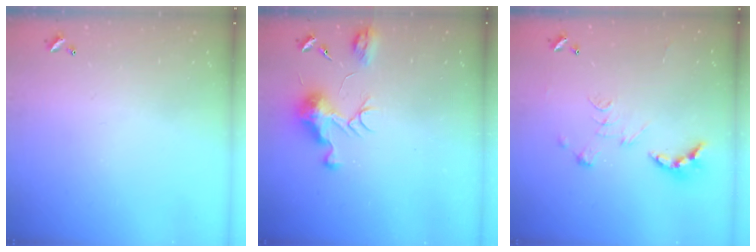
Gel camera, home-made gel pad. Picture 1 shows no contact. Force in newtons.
{"total": 10.0, "press": 10.0, "slide": 0.6}
{"total": 2.6, "press": 1.9, "slide": 1.8}